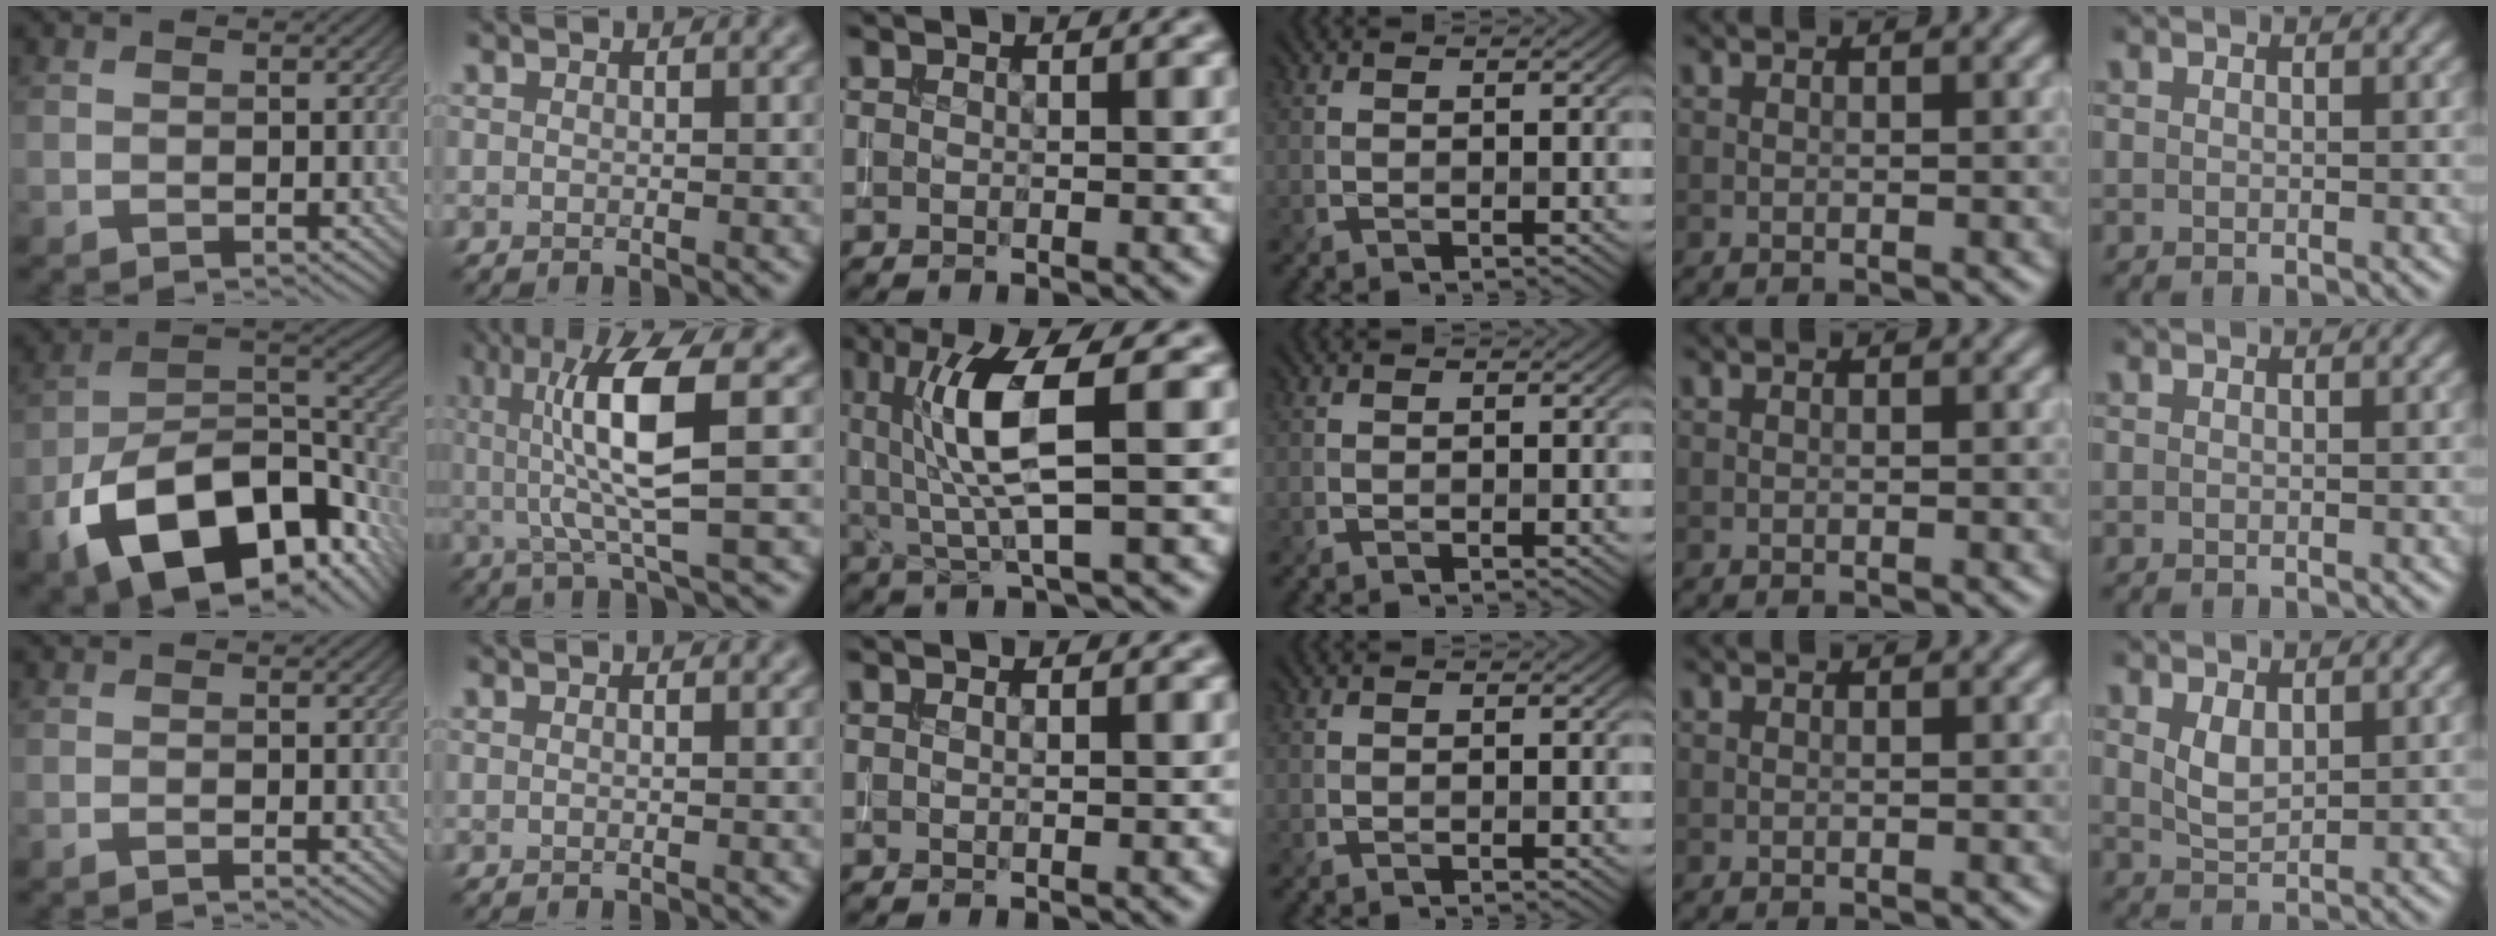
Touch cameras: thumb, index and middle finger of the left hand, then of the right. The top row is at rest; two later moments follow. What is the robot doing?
{"motion": "insert", "object": "drawer"}